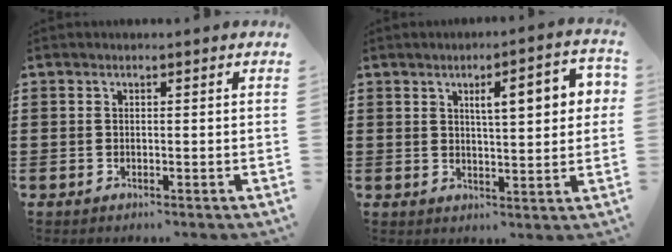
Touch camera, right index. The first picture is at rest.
{"total": 6.8, "force": [2.2, 1.7, 6.3], "torque": [-0.098, -0.003, 0.028]}